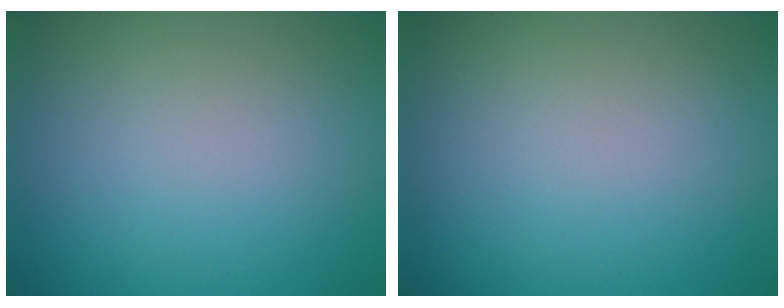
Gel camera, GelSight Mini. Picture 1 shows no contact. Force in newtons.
{"total": 0.0}